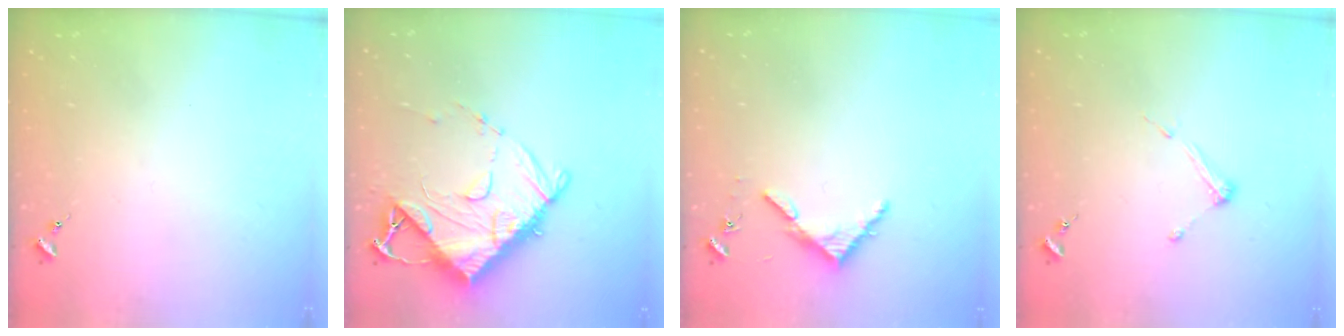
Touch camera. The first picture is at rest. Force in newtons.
{"total": 13.6, "press": 13.6, "slide": 0.8}
{"total": 3.9, "press": 3.9, "slide": 0.3}
{"total": 4.4, "press": 4.3, "slide": 0.5}